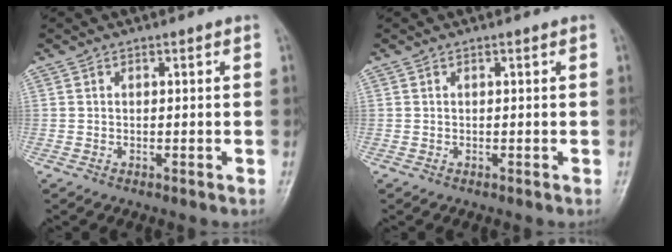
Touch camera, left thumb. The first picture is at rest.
{"total": 0.0}